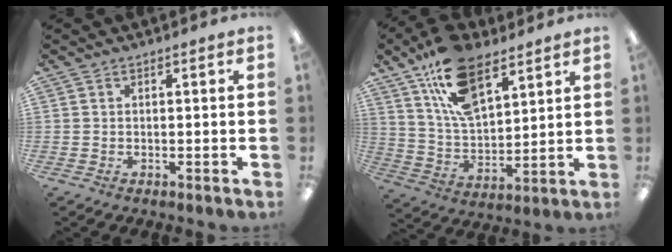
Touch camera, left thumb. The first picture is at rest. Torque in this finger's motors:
{"motor_torque": [0.28, 0.36, 1.32, -1.46, 0.18]}